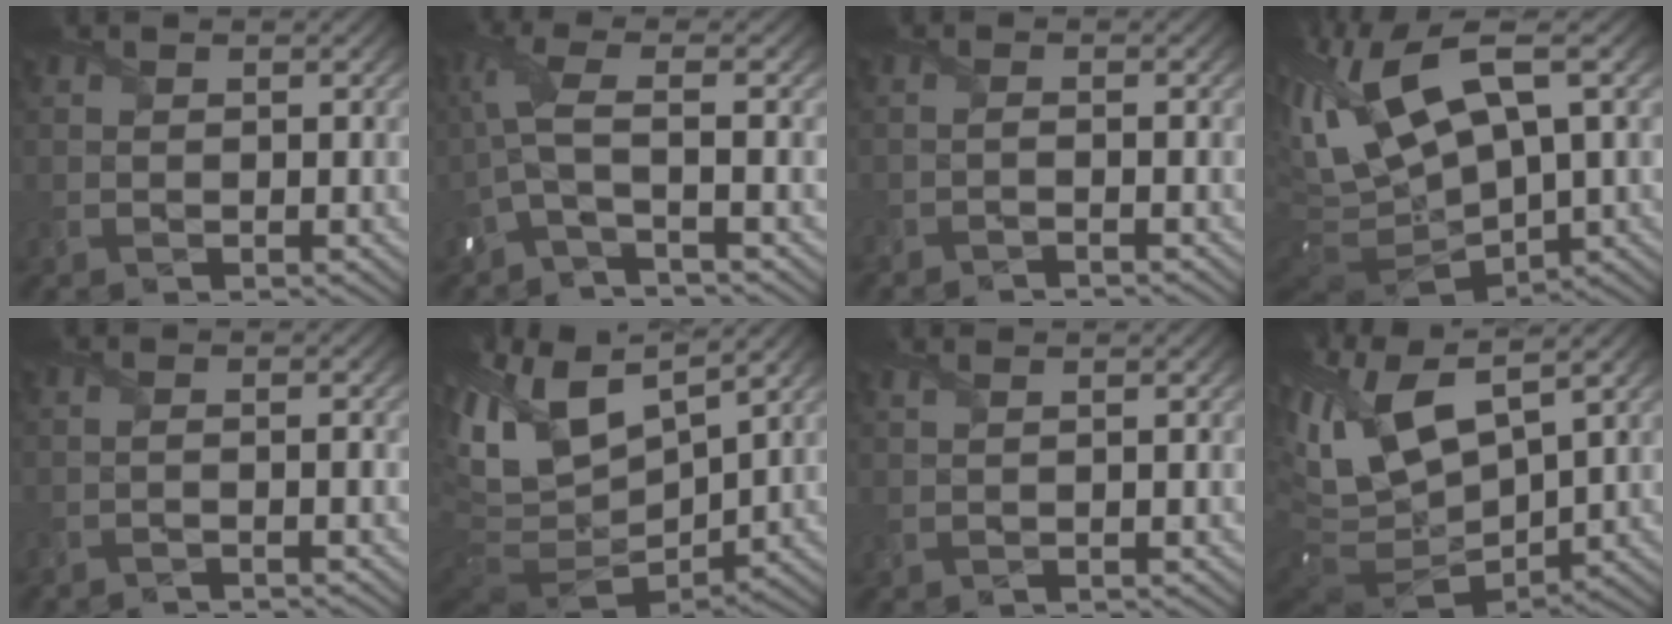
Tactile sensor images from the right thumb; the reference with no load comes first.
{"total": 5.3, "force": [-1.5, 0.9, 5.0], "torque": [-0.117, 0.005, -0.052]}
{"total": 1.5, "force": [-1.2, 0.3, 1.0], "torque": [-0.008, -0.008, -0.032]}
{"total": 16.5, "force": [3.3, 7.4, 14.4], "torque": [-0.338, -0.013, 0.088]}
{"total": 1.6, "force": [-1.0, 0.2, 1.2], "torque": [-0.011, -0.005, -0.029]}
{"total": 15.3, "force": [5.0, 7.6, 12.3], "torque": [-0.260, -0.009, 0.123]}
{"total": 1.2, "force": [0.7, 0.2, 1.0], "torque": [-0.024, -0.001, 0.002]}
{"total": 15.4, "force": [4.0, 6.8, 13.2], "torque": [-0.278, -0.008, 0.096]}